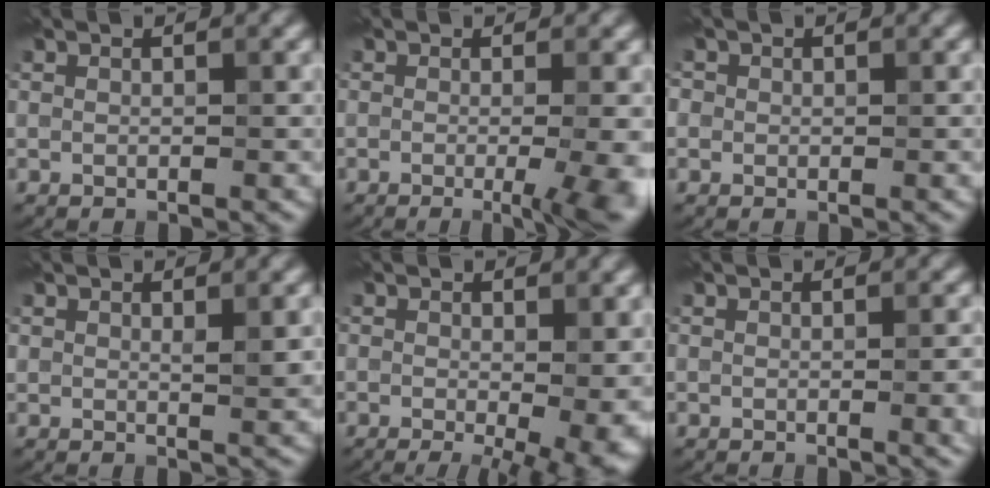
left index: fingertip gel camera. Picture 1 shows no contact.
{"total": 6.5, "force": [-1.2, 2.4, 6.0], "torque": [-0.049, -0.004, -0.013]}
{"total": 1.0, "force": [0.2, 1.0, 0.0], "torque": [0.011, -0.004, -0.002]}
{"total": 1.3, "force": [0.7, 0.3, 1.0], "torque": [-0.015, -0.003, 0.013]}
{"total": 6.8, "force": [-1.5, 2.4, 6.2], "torque": [-0.055, -0.011, -0.013]}
{"total": 2.4, "force": [-0.3, 0.8, 2.3], "torque": [-0.022, -0.002, -0.005]}